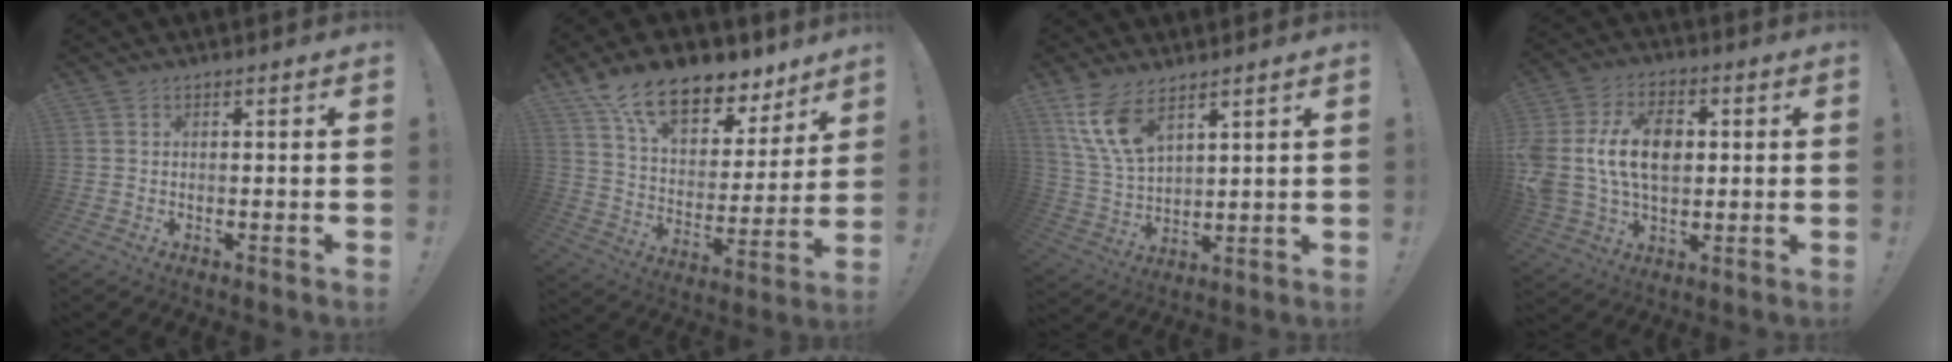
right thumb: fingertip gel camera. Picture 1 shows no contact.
{"total": 17.4, "force": [12.6, 8.2, 8.8], "torque": [-0.147, -0.088, 0.225]}
{"total": 11.6, "force": [7.6, 4.9, 7.3], "torque": [-0.150, -0.036, 0.147]}
{"total": 16.4, "force": [1.8, 11.3, 11.7], "torque": [-0.216, 0.003, 0.035]}